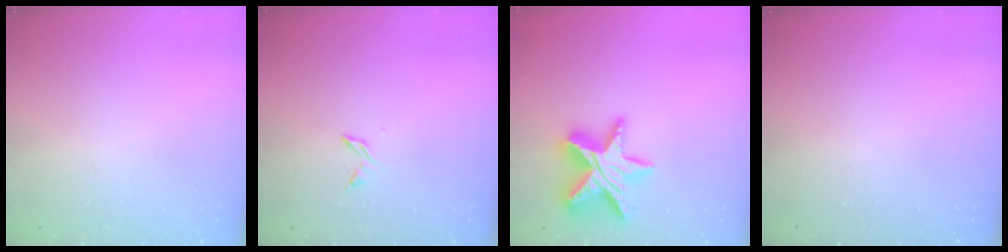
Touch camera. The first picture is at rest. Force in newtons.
{"total": 4.3, "press": 4.3, "slide": 0.5}
{"total": 17.4, "press": 17.3, "slide": 1.4}
{"total": 0.0}